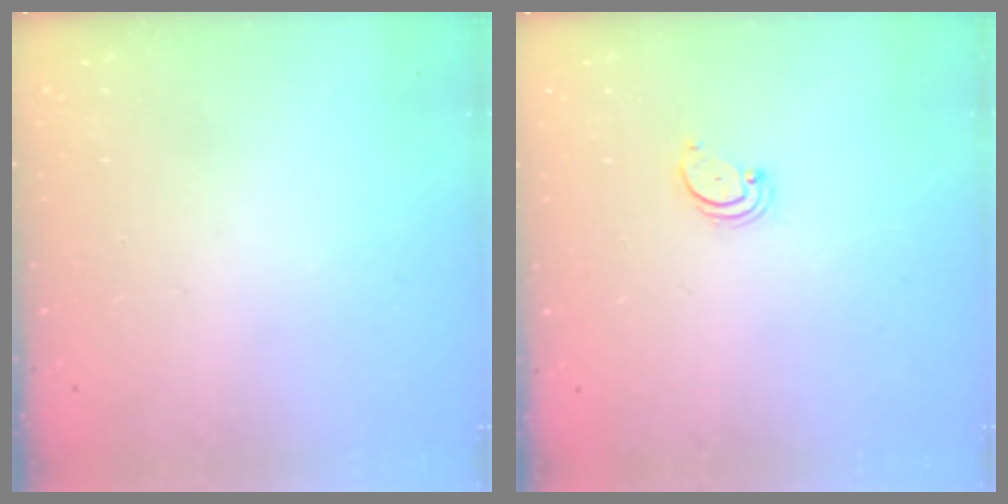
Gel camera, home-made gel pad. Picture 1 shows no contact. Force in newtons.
{"total": 2.2, "press": 2.2, "slide": 0.2}